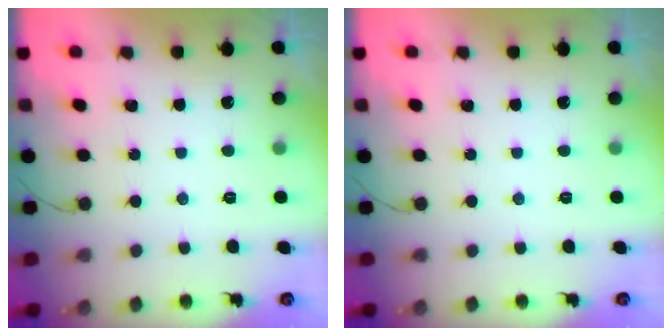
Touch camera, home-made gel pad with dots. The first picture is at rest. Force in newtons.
{"total": 0.0}